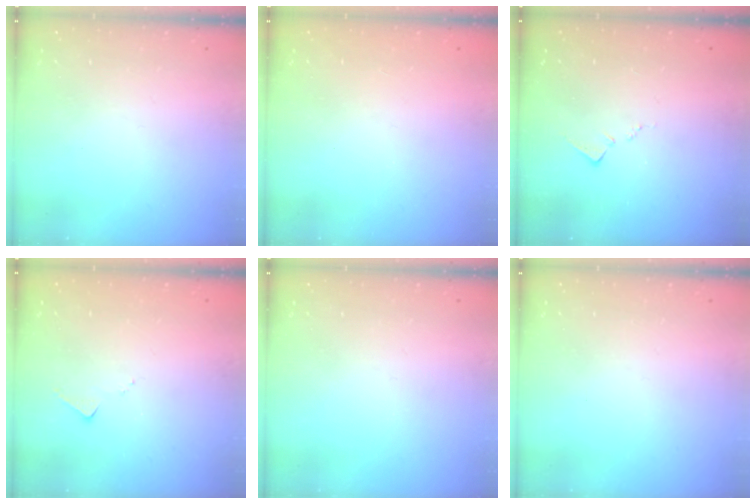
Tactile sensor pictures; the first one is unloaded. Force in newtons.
{"total": 1.0, "press": 0.9, "slide": 0.1}
{"total": 7.9, "press": 7.9, "slide": 0.9}
{"total": 6.3, "press": 6.3, "slide": 0.8}
{"total": 0.0}
{"total": 0.0}